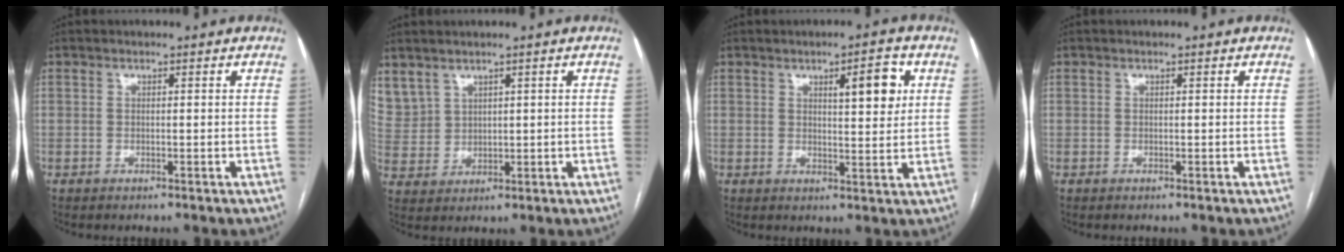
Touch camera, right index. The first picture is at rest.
{"total": 8.7, "force": [5.3, 6.4, 2.5], "torque": [-0.088, 0.020, 0.131]}
{"total": 6.0, "force": [2.3, 1.5, 5.4], "torque": [-0.077, 0.001, 0.033]}
{"total": 0.0}